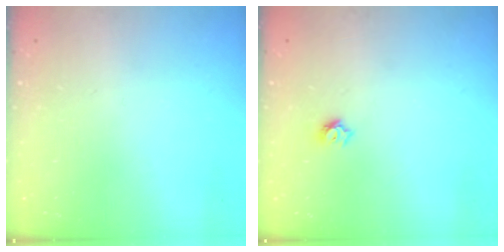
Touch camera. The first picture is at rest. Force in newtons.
{"total": 4.8, "press": 4.8, "slide": 0.6}